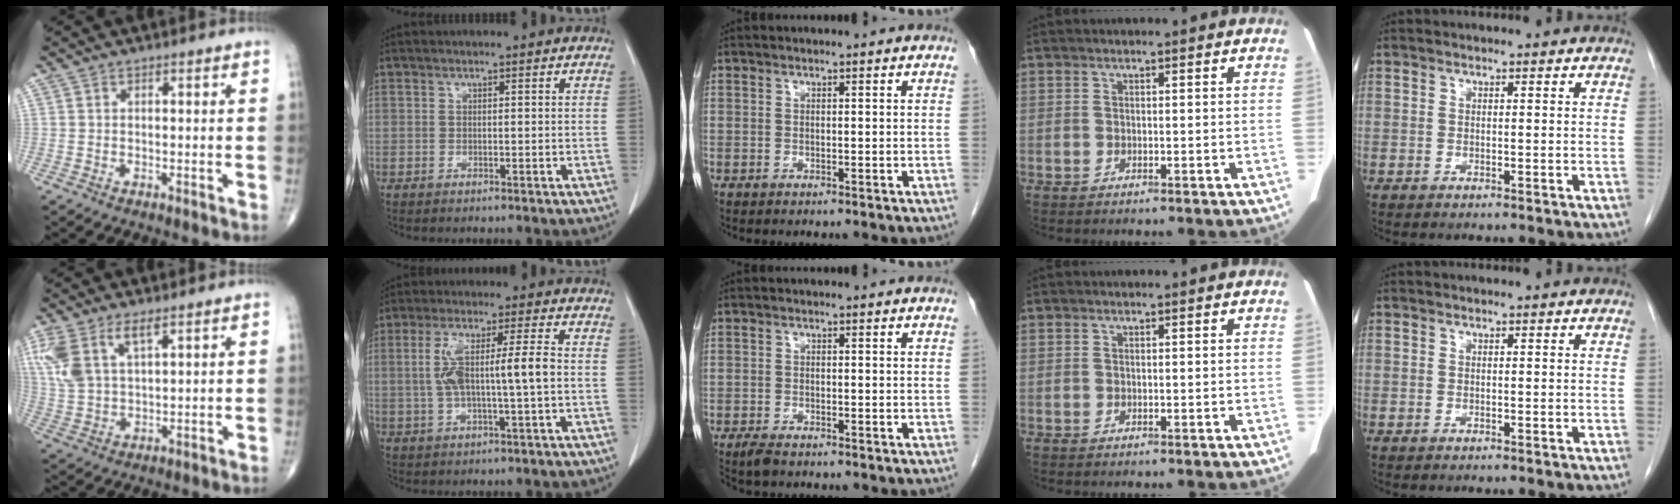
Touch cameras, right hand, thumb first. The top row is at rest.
{"thumb": {"total": 9.6, "force": [4.9, 4.1, 7.2], "torque": [-0.171, -0.004, 0.108]}, "index": {"total": 9.6, "force": [-0.1, 1.5, 9.4], "torque": [-0.184, 0.018, 0.001]}, "middle": {"total": 2.2, "force": [-1.8, 0.6, 1.0], "torque": [-0.025, -0.005, -0.031]}}